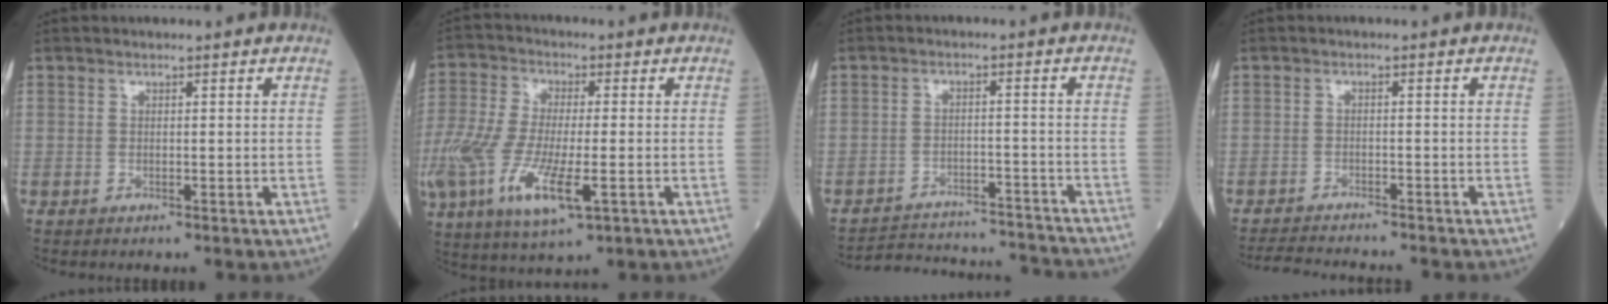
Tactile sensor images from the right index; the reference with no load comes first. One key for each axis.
{"total": 18.7, "fx": -6.5, "fy": 5.9, "fz": 16.5, "tx": -0.411, "ty": -0.051, "tz": -0.119}
{"total": 15.1, "fx": -14.8, "fy": 1.3, "fz": 2.5, "tx": -0.040, "ty": 0.011, "tz": -0.200}
{"total": 7.1, "fx": -6.8, "fy": 0.2, "fz": 2.2, "tx": -0.035, "ty": -0.014, "tz": -0.107}